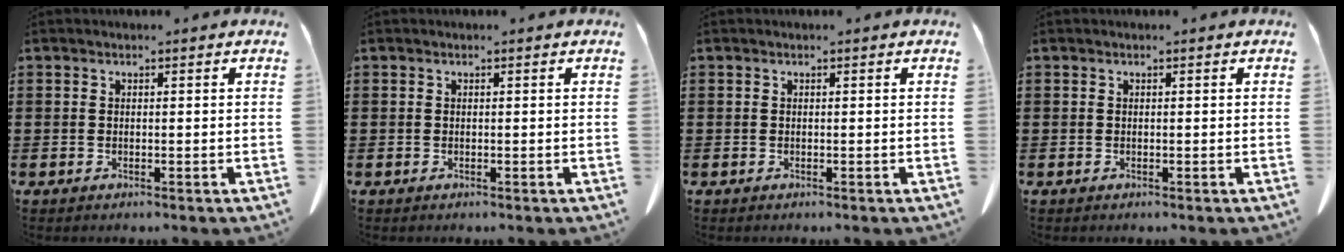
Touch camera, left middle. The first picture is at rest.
{"total": 0.0}
{"total": 0.0}
{"total": 0.0}